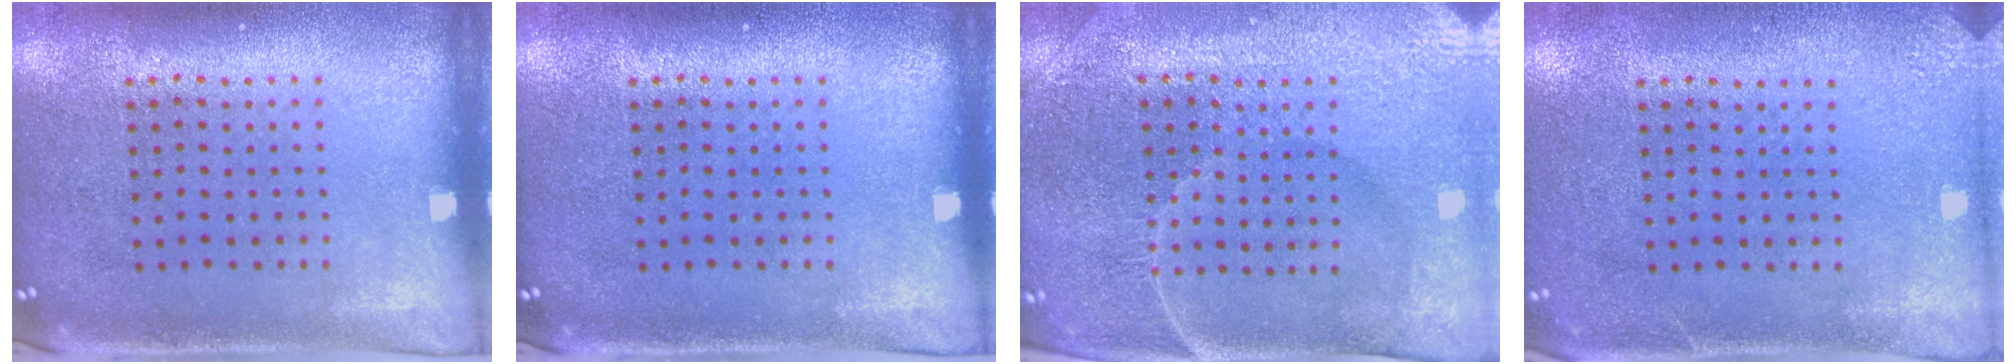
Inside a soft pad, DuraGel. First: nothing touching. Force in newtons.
{"total": 0.0}
{"total": 4.3, "press": 4.1, "slide": 1.3}
{"total": 2.4, "press": 2.4, "slide": 0.3}